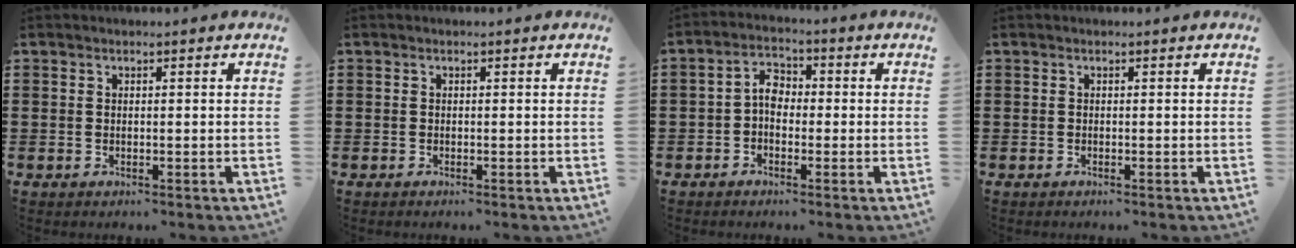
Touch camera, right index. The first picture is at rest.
{"total": 0.0}
{"total": 3.8, "force": [-0.7, 2.6, 2.8], "torque": [-0.063, 0.009, -0.016]}
{"total": 0.0}